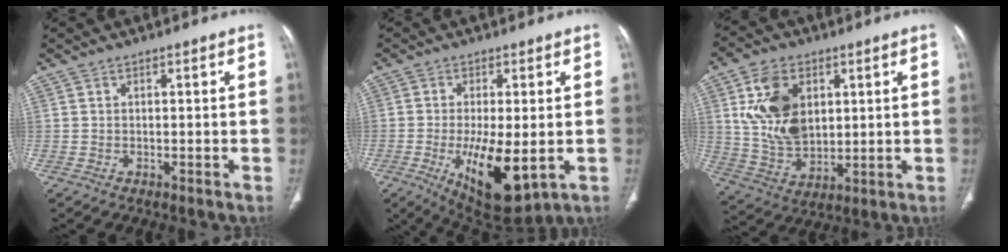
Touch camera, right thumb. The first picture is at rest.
{"total": 13.1, "force": [-3.0, 5.1, 11.7], "torque": [-0.191, -0.023, -0.031]}
{"total": 14.2, "force": [4.1, 9.4, 9.8], "torque": [-0.161, -0.017, 0.088]}